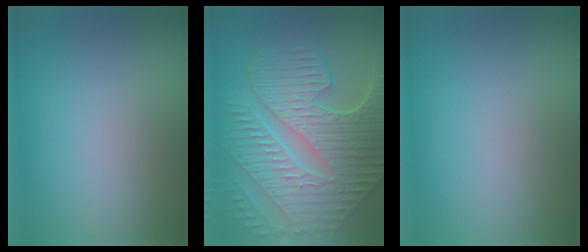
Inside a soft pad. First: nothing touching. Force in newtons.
{"total": 10.6, "press": 7.3, "slide": 7.7}
{"total": 0.0}